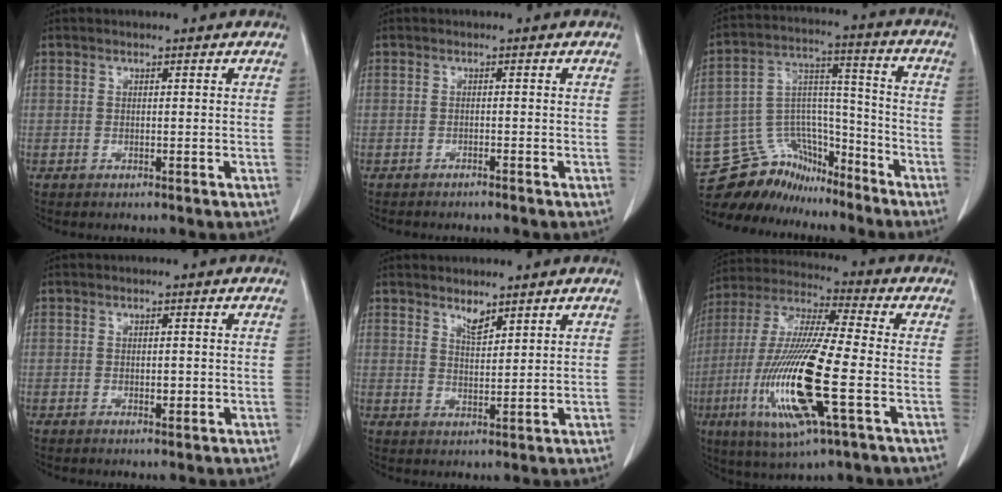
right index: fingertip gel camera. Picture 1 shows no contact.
{"total": 2.4, "force": [-2.2, 0.2, 1.1], "torque": [-0.019, -0.002, -0.026]}
{"total": 13.6, "force": [-12.1, 5.7, 2.5], "torque": [-0.042, 0.059, -0.212]}
{"total": 1.3, "force": [-0.2, 0.6, 1.1], "torque": [-0.018, 0.000, -0.001]}
{"total": 2.7, "force": [2.2, 0.7, 1.3], "torque": [-0.028, -0.006, 0.045]}
{"total": 18.7, "force": [-4.7, 1.5, 18.0], "torque": [-0.380, -0.020, -0.088]}